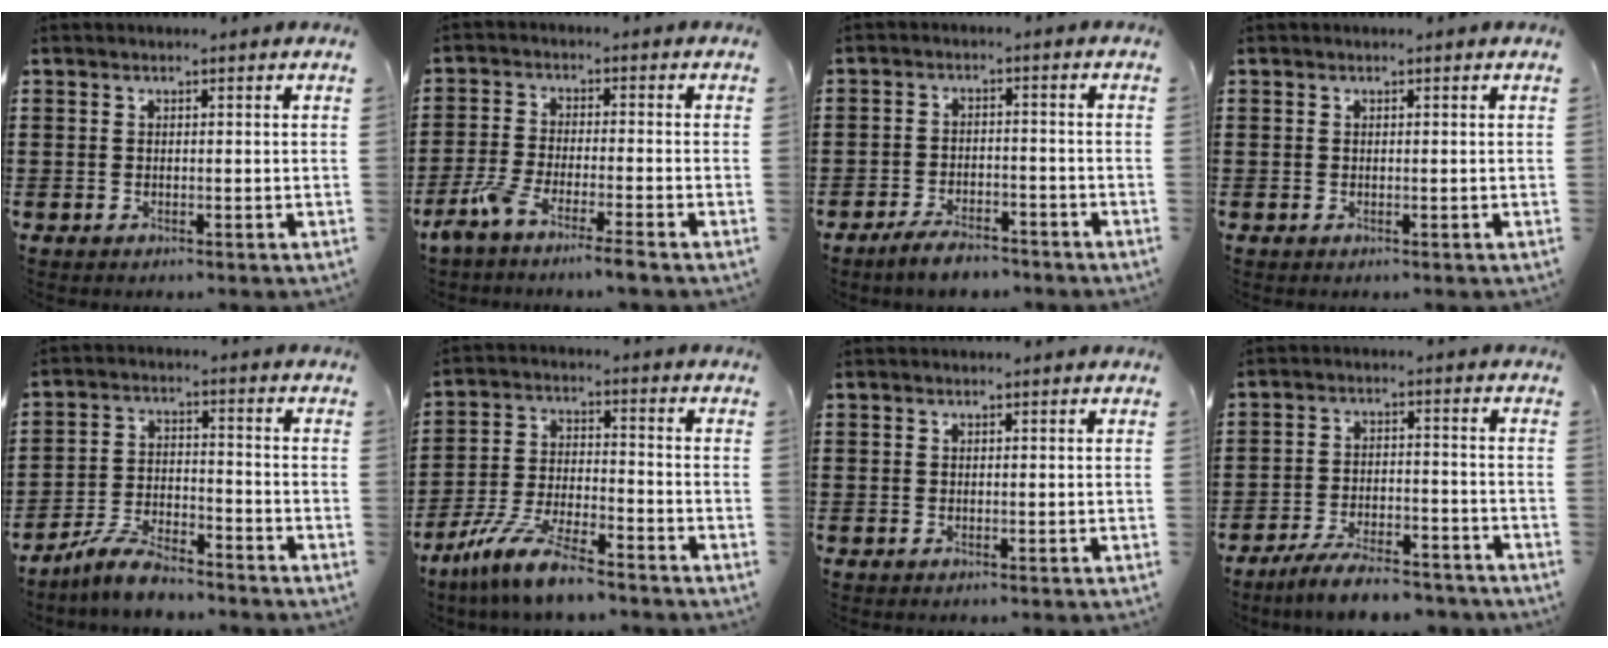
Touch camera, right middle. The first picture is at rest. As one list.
[{"total": 5.4, "force": [-4.5, -0.1, 3.0], "torque": [-0.076, -0.016, -0.090]}, {"total": 4.1, "force": [-3.8, 0.9, 1.3], "torque": [-0.029, 0.006, -0.076]}, {"total": 0.0}, {"total": 6.3, "force": [-5.7, 1.1, 2.5], "torque": [-0.059, 0.003, -0.112]}, {"total": 9.2, "force": [-7.8, 0.9, 4.7], "torque": [-0.108, 0.003, -0.157]}, {"total": 0.0}, {"total": 6.7, "force": [-6.1, 0.9, 2.6], "torque": [-0.050, 0.004, -0.117]}]